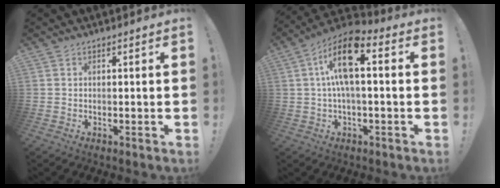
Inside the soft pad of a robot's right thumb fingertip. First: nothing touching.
{"total": 14.1, "force": [3.2, 5.5, 12.6], "torque": [-0.223, 0.003, 0.051]}